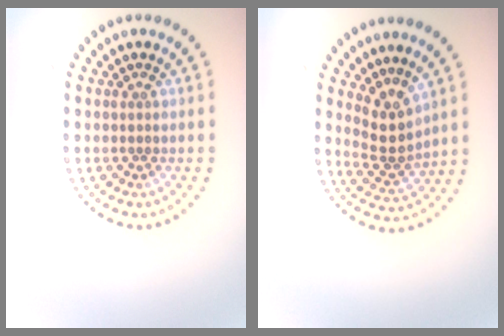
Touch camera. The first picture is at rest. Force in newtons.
{"total": 3.0, "press": 2.3, "slide": 1.8}